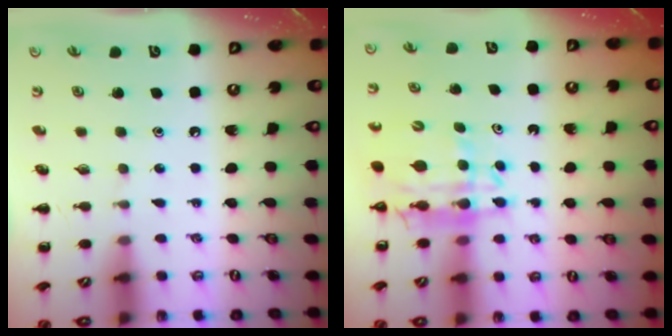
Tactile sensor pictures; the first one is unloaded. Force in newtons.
{"total": 12.2, "press": 11.5, "slide": 4.0}